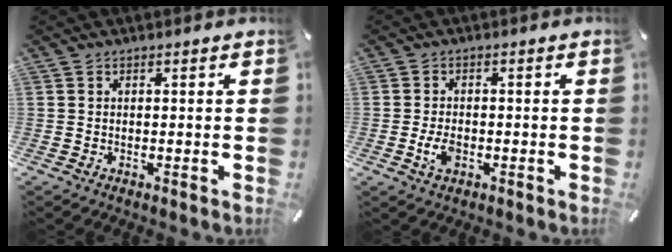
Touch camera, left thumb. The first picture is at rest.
{"total": 3.9, "force": [-1.2, 2.3, 2.9], "torque": [-0.069, 0.000, -0.024]}